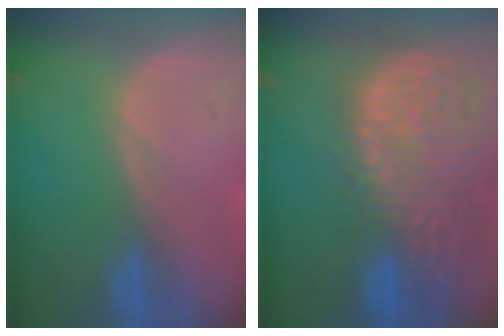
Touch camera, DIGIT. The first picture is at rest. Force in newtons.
{"total": 15.3, "press": 12.6, "slide": 8.6}